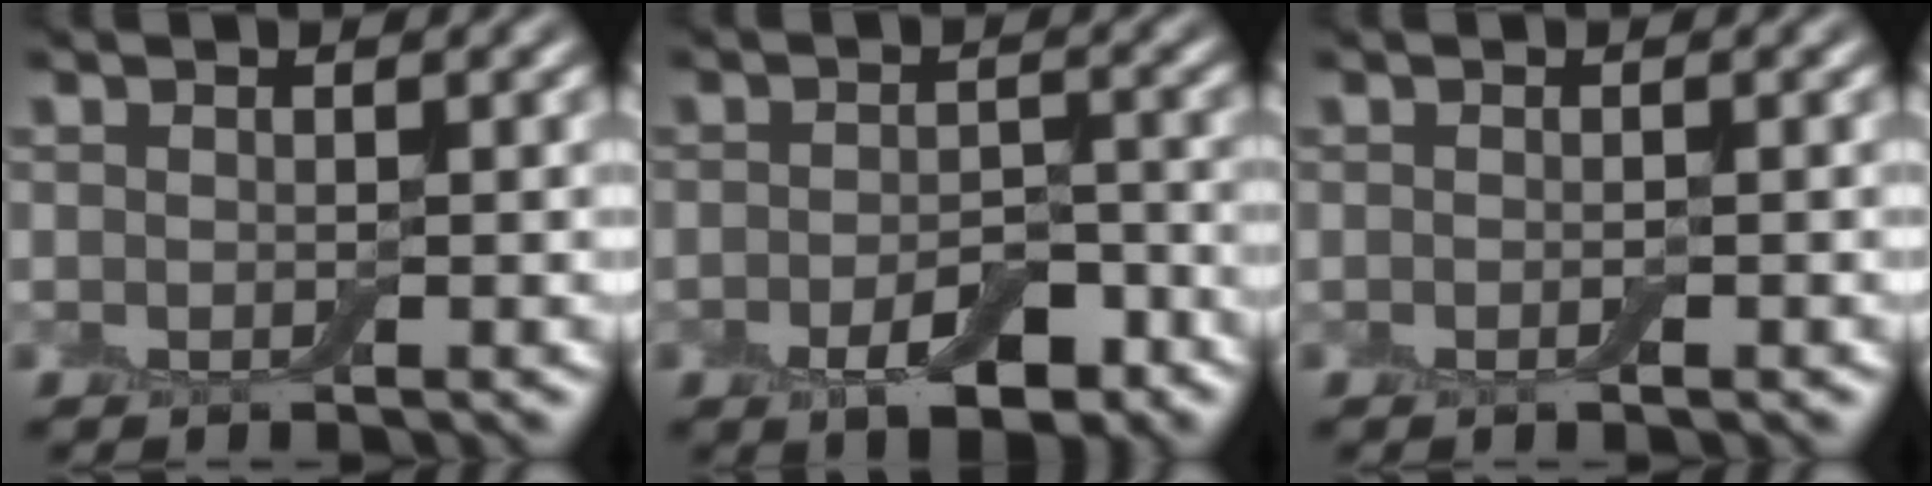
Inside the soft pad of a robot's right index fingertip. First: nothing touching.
{"total": 4.6, "force": [-2.2, 2.3, 3.3], "torque": [-0.048, -0.001, -0.033]}
{"total": 0.5, "force": [-0.2, 0.0, 0.5], "torque": [-0.007, -0.002, -0.003]}